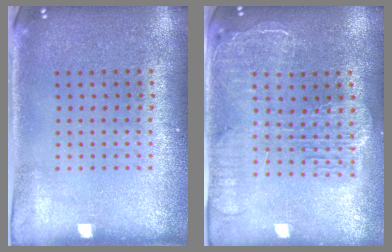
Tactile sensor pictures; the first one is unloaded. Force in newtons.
{"total": 2.5, "press": 2.2, "slide": 1.2}